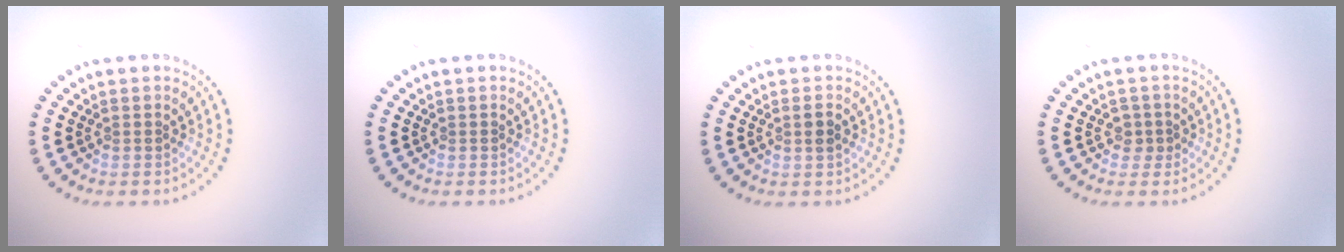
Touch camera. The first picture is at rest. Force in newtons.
{"total": 0.0}
{"total": 1.1, "press": 1.0, "slide": 0.2}
{"total": 1.4, "press": 1.1, "slide": 0.9}